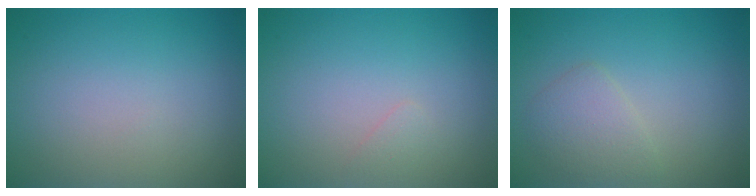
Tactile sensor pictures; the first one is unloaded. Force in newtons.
{"total": 0.6, "press": 0.6, "slide": 0.1}
{"total": 2.2, "press": 2.2, "slide": 0.0}